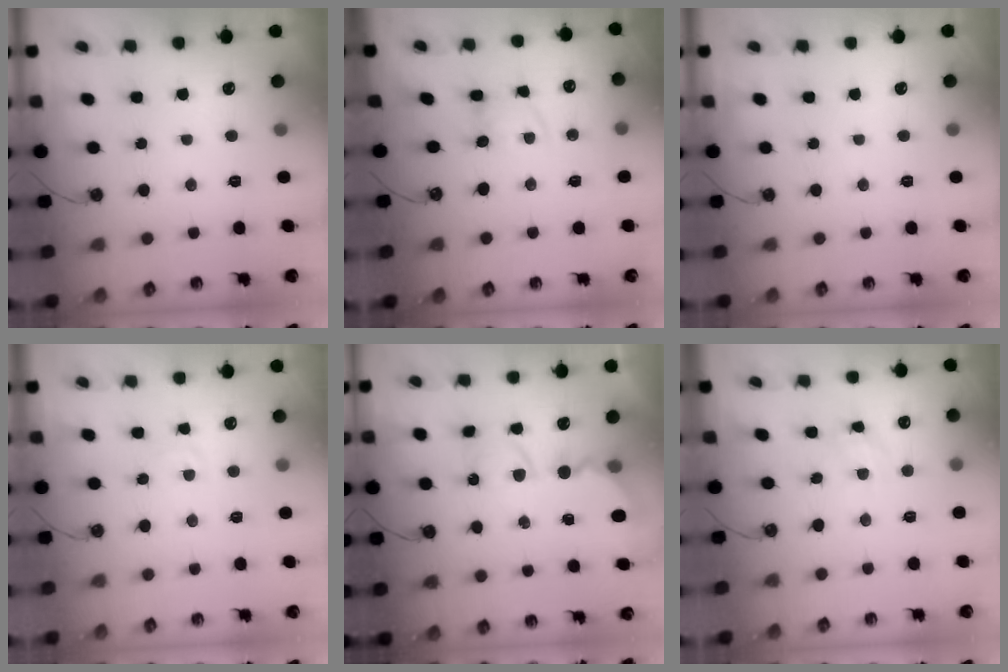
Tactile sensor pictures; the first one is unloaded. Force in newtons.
{"total": 2.6, "press": 2.6, "slide": 0.4}
{"total": 0.0}
{"total": 5.1, "press": 5.1, "slide": 0.7}
{"total": 7.0, "press": 7.0, "slide": 0.6}
{"total": 4.9, "press": 4.9, "slide": 0.3}